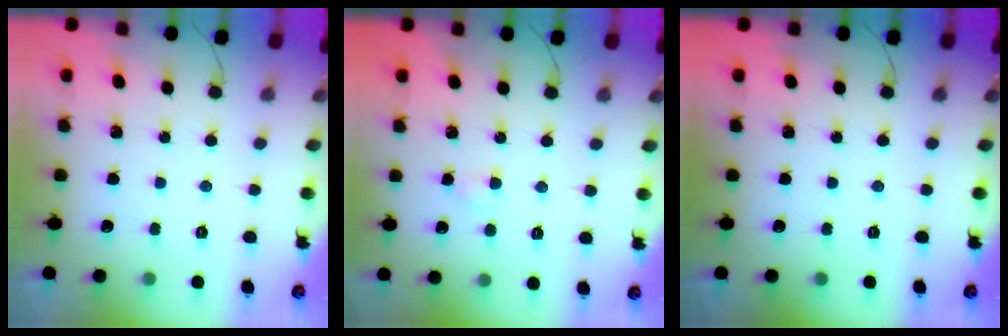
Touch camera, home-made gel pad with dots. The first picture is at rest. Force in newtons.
{"total": 2.2, "press": 2.0, "slide": 0.8}
{"total": 0.0}